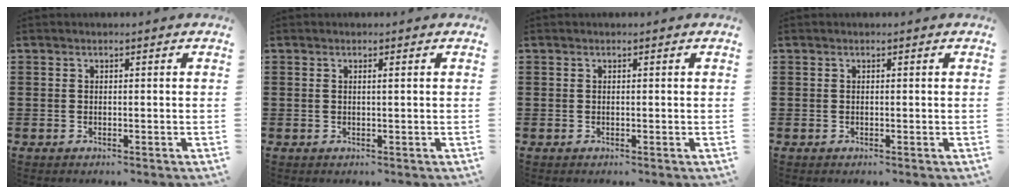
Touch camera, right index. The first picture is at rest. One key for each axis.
{"total": 0.7, "fx": 0.2, "fy": 0.0, "fz": 0.6, "tx": -0.012, "ty": -0.002, "tz": 0.003}
{"total": 0.0}
{"total": 0.0}